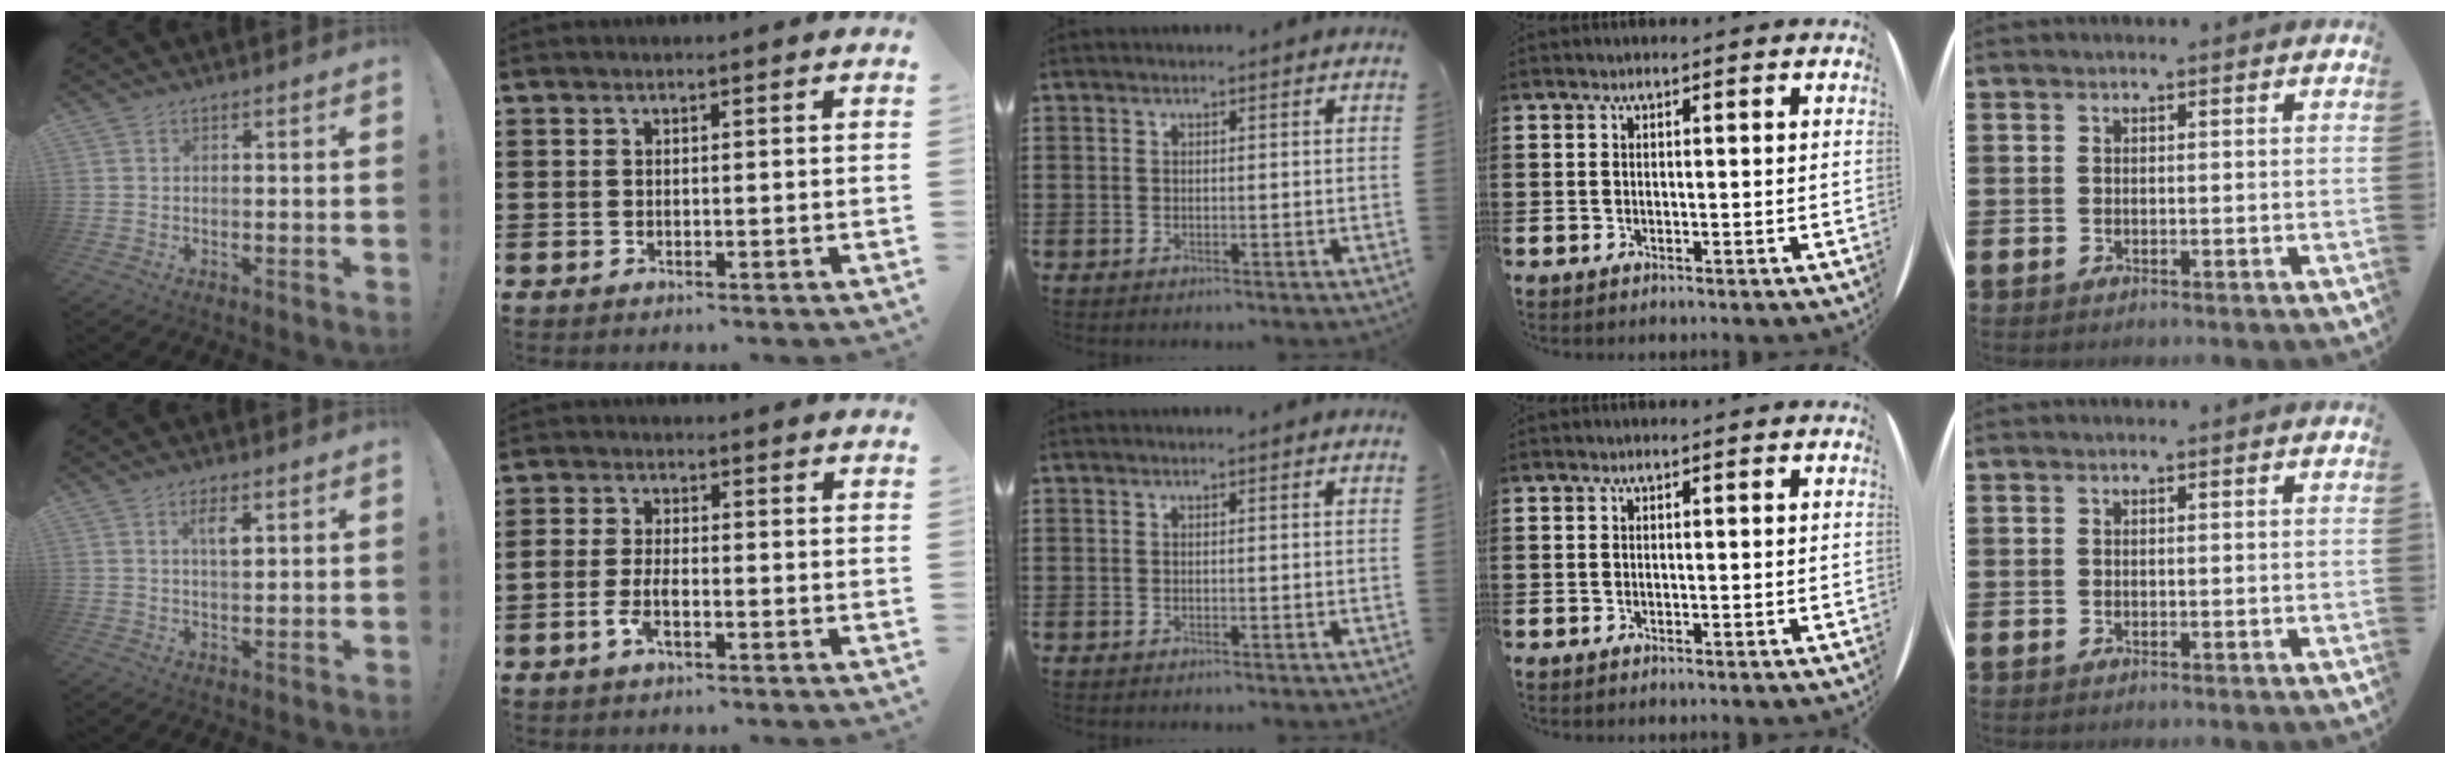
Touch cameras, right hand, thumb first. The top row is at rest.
{"thumb": {"total": 3.9, "force": [1.7, 1.4, 3.2], "torque": [-0.051, -0.004, 0.025]}, "index": {"total": 3.4, "force": [-1.9, 1.2, 2.5], "torque": [-0.064, -0.002, -0.042]}}